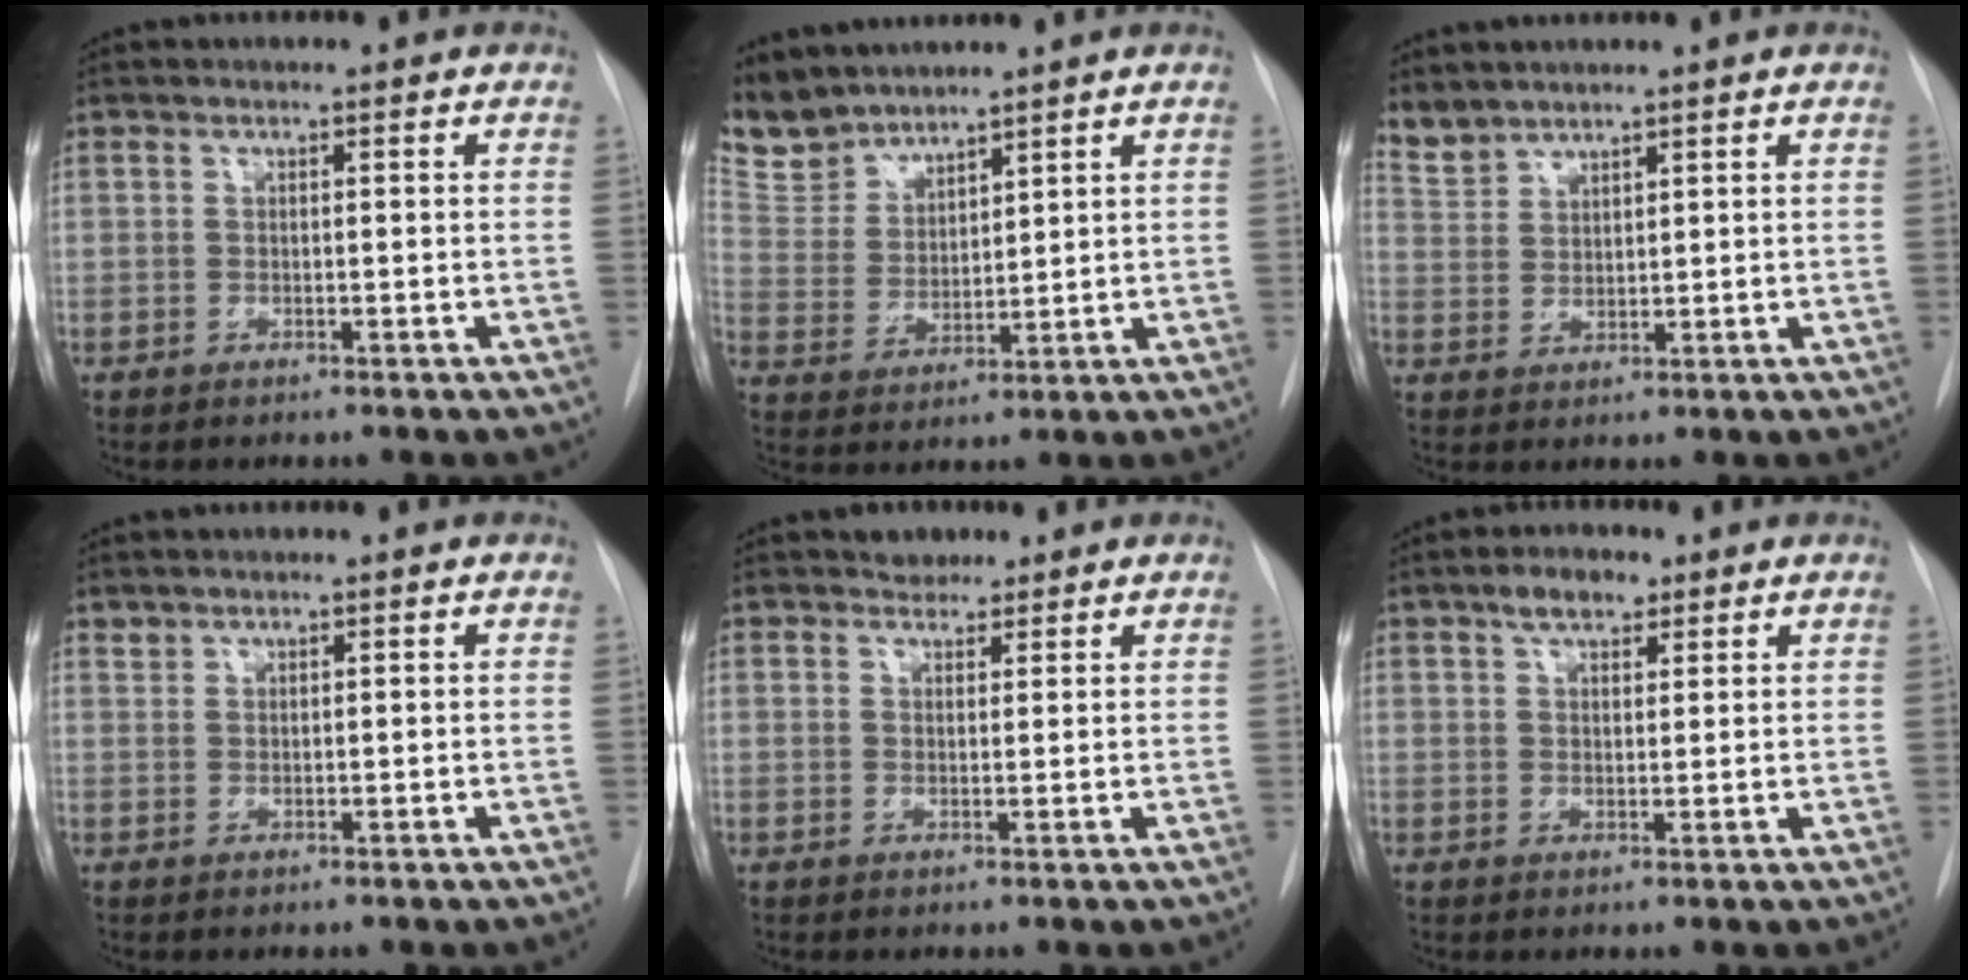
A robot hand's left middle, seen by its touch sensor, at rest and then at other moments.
{"total": 7.7, "force": [7.4, 2.1, 0.5], "torque": [-0.020, 0.004, 0.168]}
{"total": 3.7, "force": [3.5, 1.0, 0.0], "torque": [-0.005, 0.009, 0.079]}
{"total": 0.8, "force": [0.8, 0.3, -0.1], "torque": [0.003, 0.003, 0.014]}
{"total": 2.2, "force": [1.8, 1.2, 0.2], "torque": [-0.003, 0.003, 0.025]}
{"total": 4.0, "force": [2.6, 2.0, 2.3], "torque": [-0.042, 0.011, 0.045]}